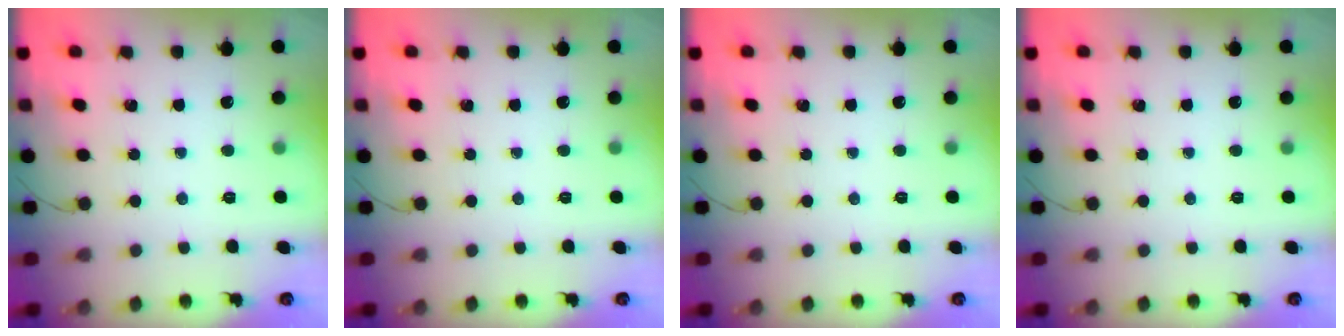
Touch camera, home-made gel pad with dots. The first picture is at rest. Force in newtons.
{"total": 0.0}
{"total": 0.0}
{"total": 0.0}